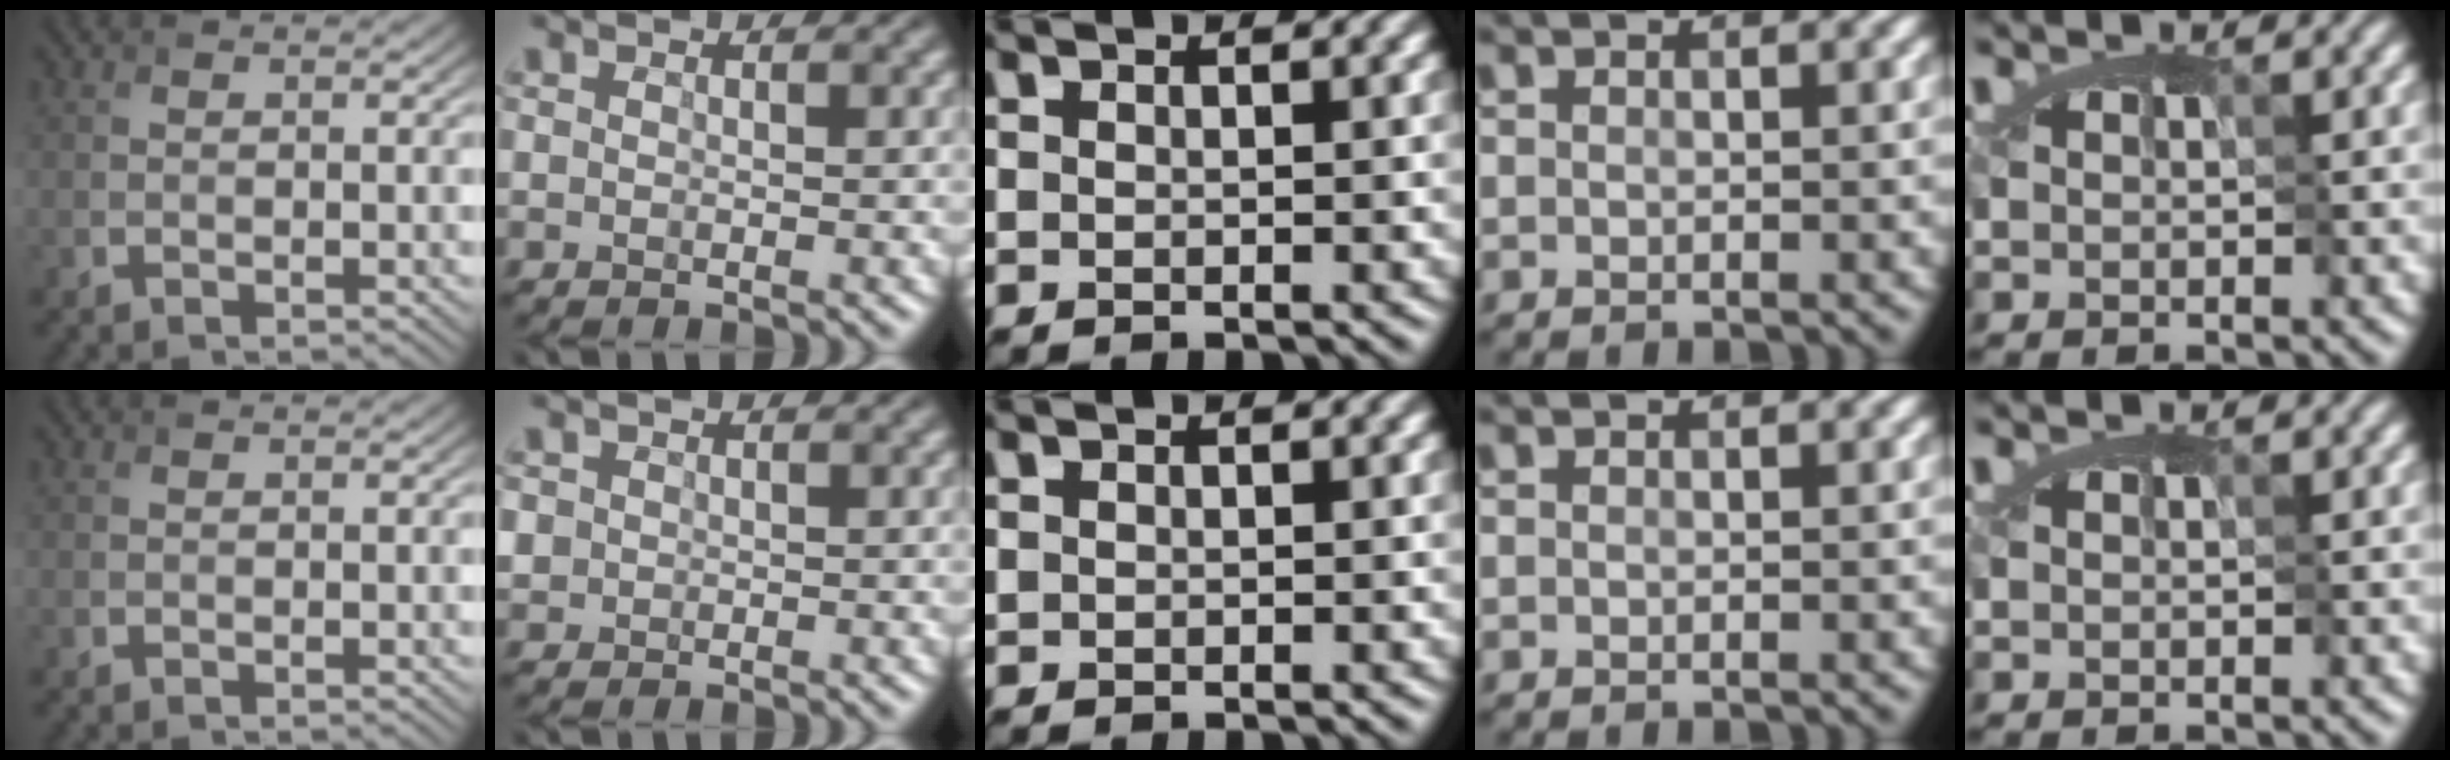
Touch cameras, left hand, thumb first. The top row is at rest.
{"index": {"total": 3.6, "force": [0.2, 3.4, 1.0], "torque": [-0.042, 0.029, -0.004]}}